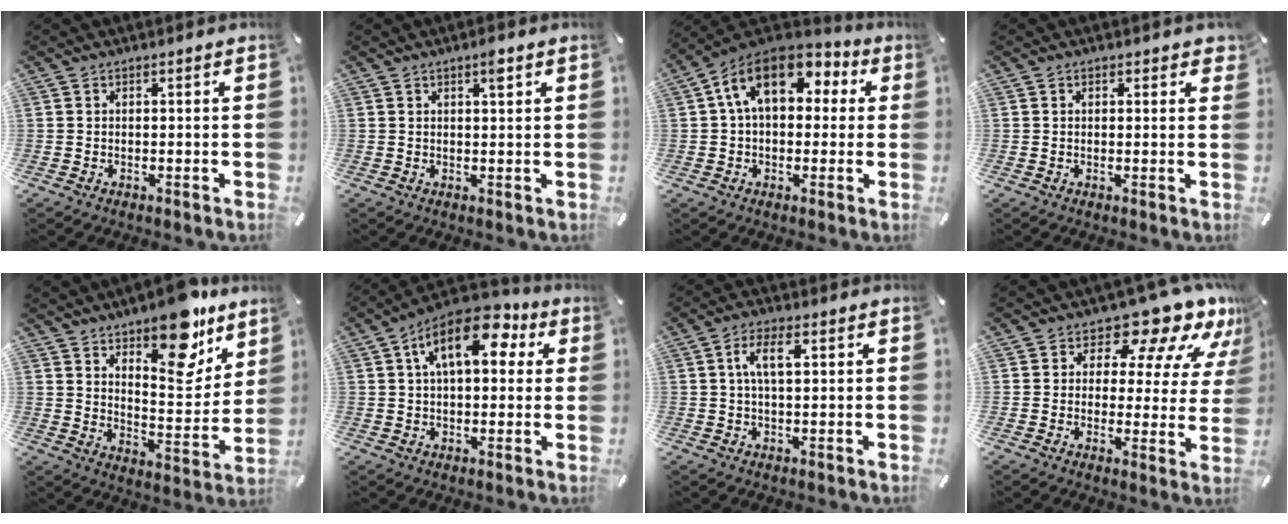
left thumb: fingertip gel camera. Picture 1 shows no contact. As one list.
[{"total": 2.4, "force": [1.4, 0.5, 1.9], "torque": [-0.034, -0.001, 0.021]}, {"total": 14.0, "force": [4.2, 8.8, 10.0], "torque": [-0.193, 0.000, 0.074]}, {"total": 1.2, "force": [0.5, 0.7, 0.8], "torque": [-0.009, 0.000, 0.008]}, {"total": 15.8, "force": [12.1, 6.3, 8.0], "torque": [-0.094, -0.097, 0.204]}, {"total": 15.2, "force": [5.8, 7.9, 11.5], "torque": [-0.183, -0.010, 0.098]}, {"total": 5.9, "force": [1.6, 2.3, 5.2], "torque": [-0.107, 0.003, 0.022]}, {"total": 14.2, "force": [10.5, 5.9, 7.5], "torque": [-0.107, -0.085, 0.172]}]